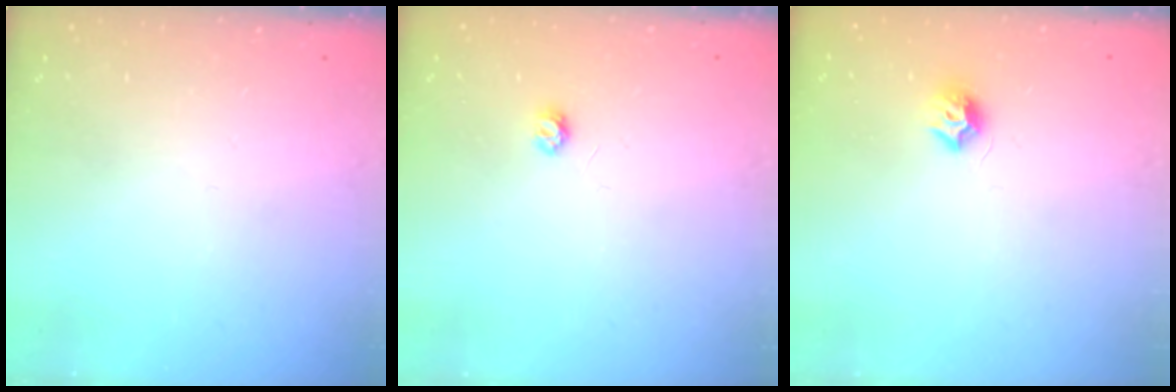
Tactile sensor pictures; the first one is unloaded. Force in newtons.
{"total": 3.2, "press": 3.2, "slide": 0.3}
{"total": 7.4, "press": 7.4, "slide": 0.5}